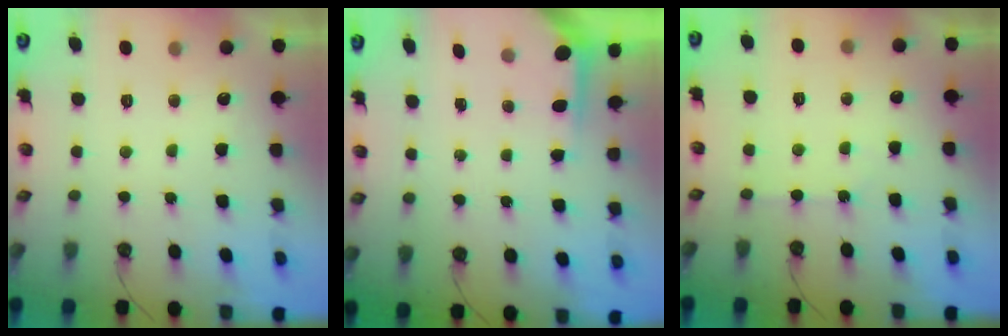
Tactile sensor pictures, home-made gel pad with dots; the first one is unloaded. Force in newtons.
{"total": 3.9, "press": 3.8, "slide": 0.4}
{"total": 2.2, "press": 2.2, "slide": 0.4}